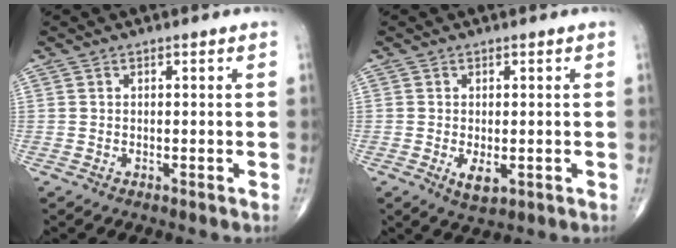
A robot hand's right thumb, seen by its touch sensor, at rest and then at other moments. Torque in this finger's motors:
{"motor_torque": [-0.04, 0.82, 0.28, 0.22, 0.14]}